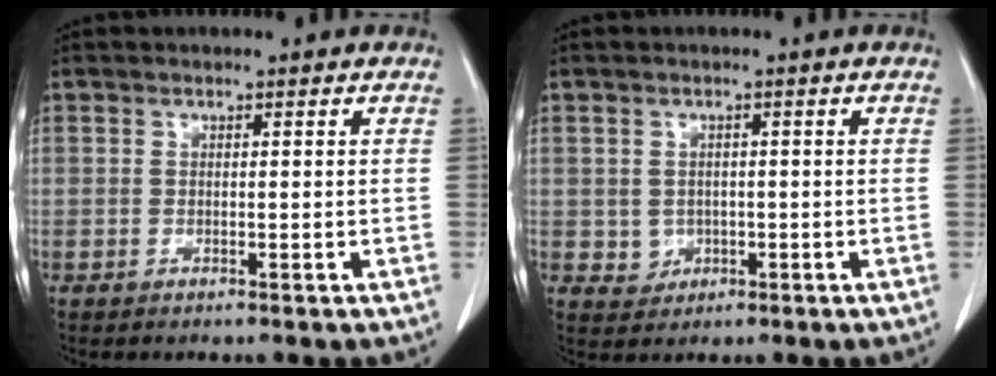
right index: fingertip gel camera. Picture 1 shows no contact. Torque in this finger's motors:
{"motor_torque": [-0.20, 0.09, -0.72, -0.12]}